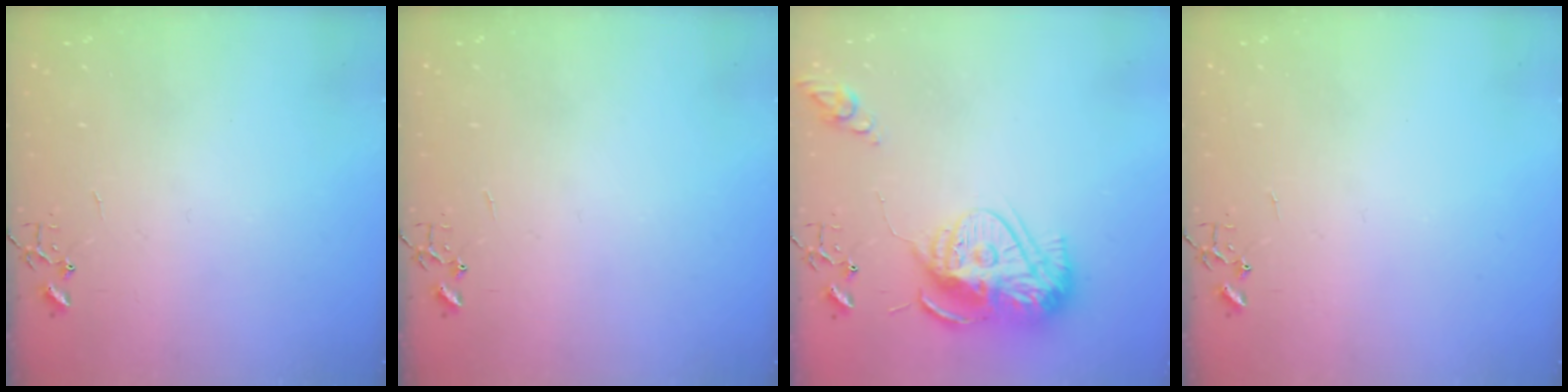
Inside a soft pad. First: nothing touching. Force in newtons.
{"total": 0.0}
{"total": 16.0, "press": 16.0, "slide": 1.5}
{"total": 0.0}